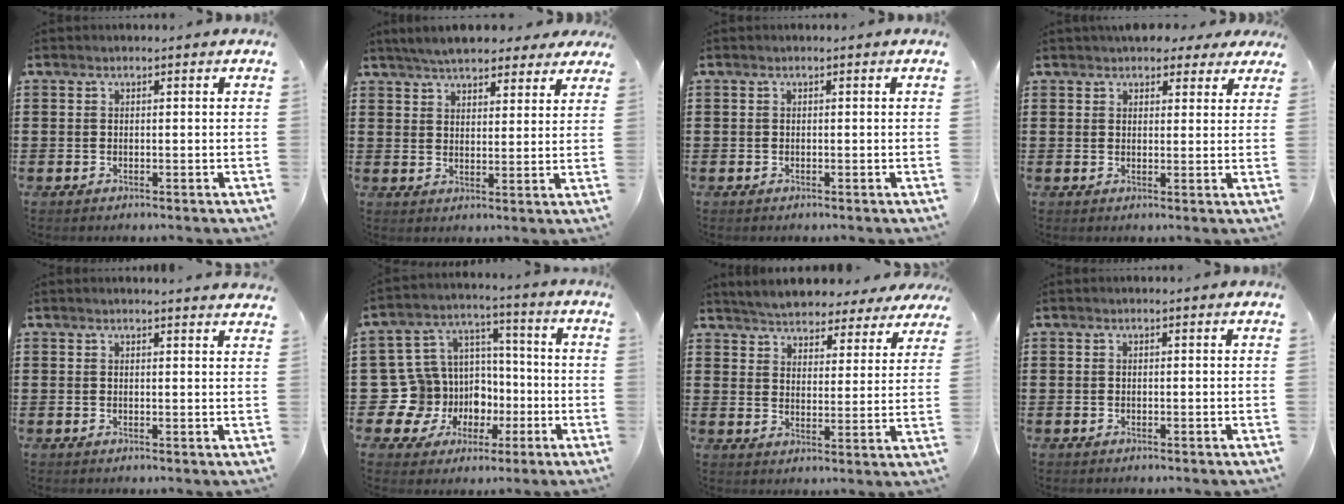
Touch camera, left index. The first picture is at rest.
{"total": 5.6, "force": [5.2, 1.3, 1.9], "torque": [-0.053, -0.003, 0.096]}
{"total": 0.0}
{"total": 3.8, "force": [3.2, 1.7, 1.2], "torque": [-0.024, 0.002, 0.058]}
{"total": 1.6, "force": [1.5, -0.2, 0.4], "torque": [-0.010, -0.002, 0.029]}
{"total": 12.3, "force": [-3.3, 11.3, 3.4], "torque": [-0.141, -0.015, -0.034]}
{"total": 4.7, "force": [4.7, 0.2, 0.1], "torque": [-0.027, -0.027, 0.081]}
{"total": 0.0}